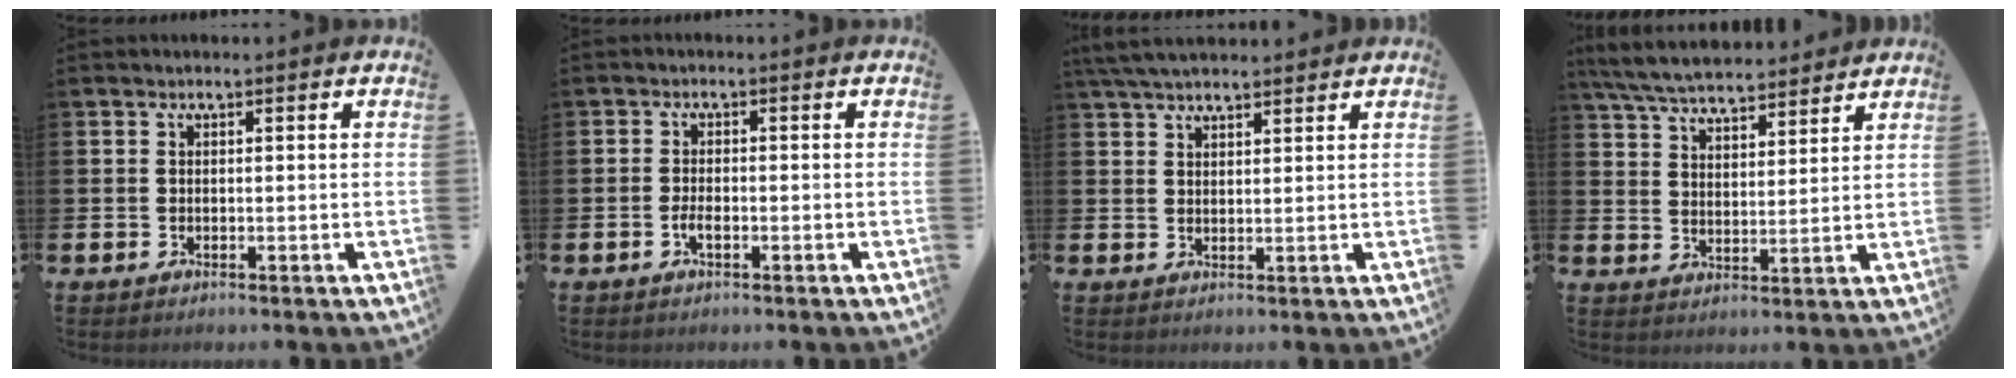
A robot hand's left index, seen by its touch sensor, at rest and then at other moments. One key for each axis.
{"total": 1.6, "fx": -0.7, "fy": 0.6, "fz": 1.3, "tx": -0.024, "ty": 0.002, "tz": -0.013}
{"total": 4.6, "fx": 4.1, "fy": 1.0, "fz": 1.7, "tx": -0.035, "ty": -0.011, "tz": 0.076}
{"total": 6.7, "fx": 6.4, "fy": 1.2, "fz": 1.6, "tx": -0.054, "ty": -0.032, "tz": 0.116}